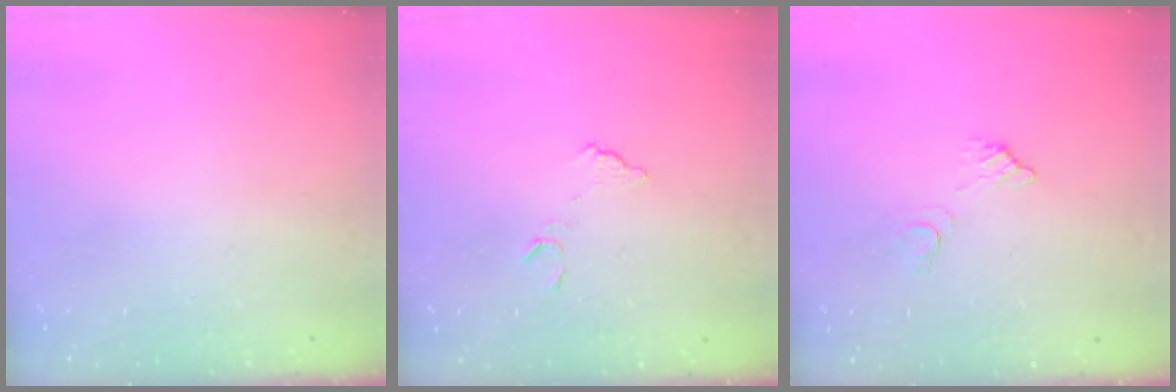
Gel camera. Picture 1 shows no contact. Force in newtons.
{"total": 5.4, "press": 5.4, "slide": 0.5}
{"total": 5.2, "press": 5.2, "slide": 0.2}